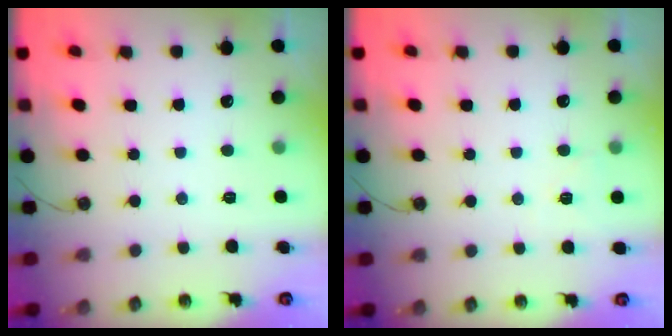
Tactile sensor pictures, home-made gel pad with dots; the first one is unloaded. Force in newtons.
{"total": 5.0, "press": 4.7, "slide": 1.8}